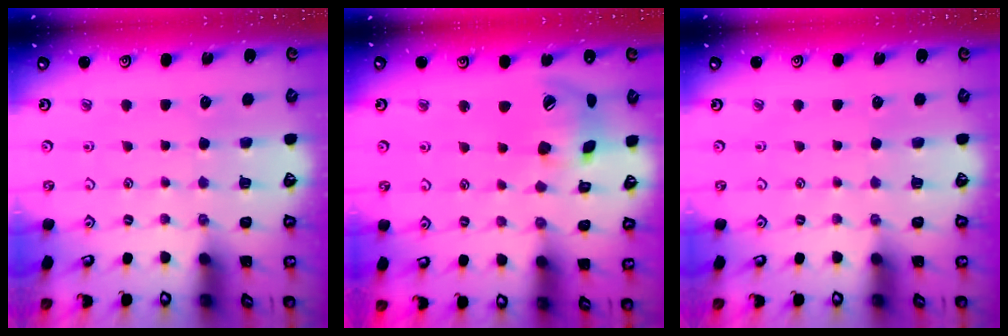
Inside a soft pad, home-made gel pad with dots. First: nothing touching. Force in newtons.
{"total": 16.0, "press": 15.8, "slide": 2.3}
{"total": 0.0}